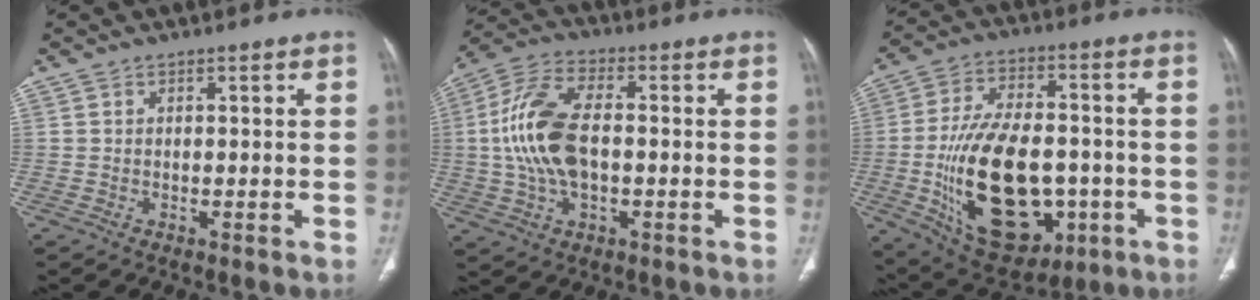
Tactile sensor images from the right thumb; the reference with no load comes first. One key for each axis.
{"total": 14.3, "fx": -0.1, "fy": 7.7, "fz": 12.1, "tx": -0.251, "ty": 0.021, "tz": -0.005}
{"total": 24.8, "fx": -4.9, "fy": 14.4, "fz": 19.6, "tx": -0.324, "ty": 0.012, "tz": -0.052}